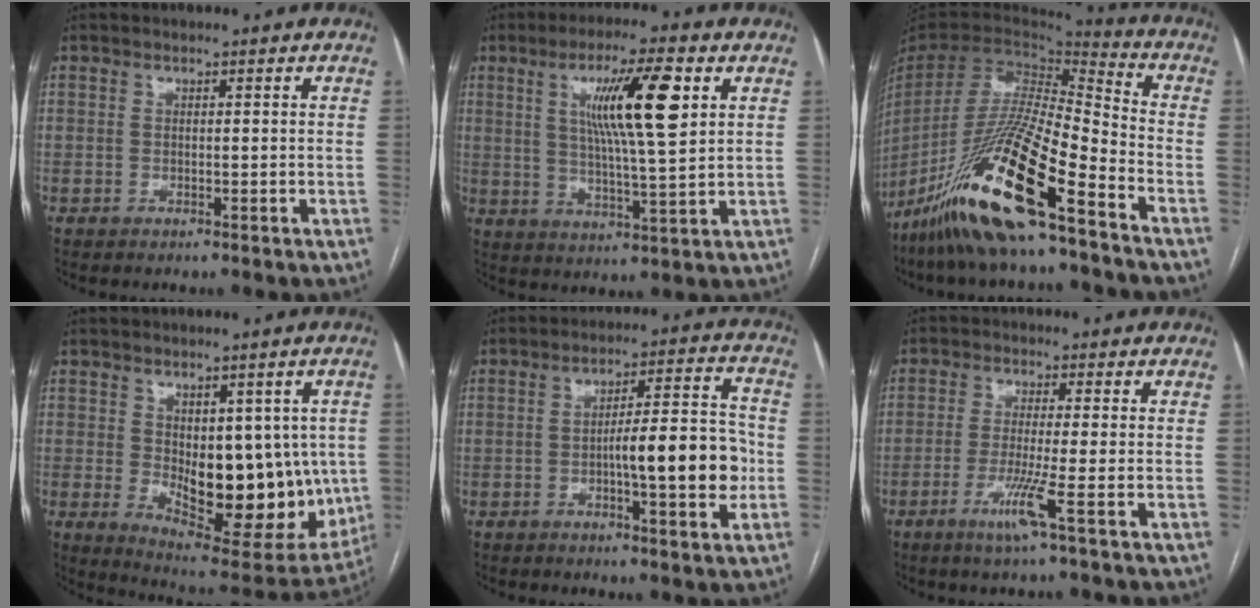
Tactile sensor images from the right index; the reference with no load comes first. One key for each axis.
{"total": 12.1, "fx": 4.0, "fy": 0.6, "fz": 11.4, "tx": -0.197, "ty": 0.005, "tz": 0.069}
{"total": 21.4, "fx": -13.9, "fy": 1.5, "fz": 16.2, "tx": -0.342, "ty": -0.051, "tz": -0.267}
{"total": 17.6, "fx": -0.7, "fy": 8.2, "fz": 15.6, "tx": -0.208, "ty": -0.014, "tz": 0.018}
{"total": 11.1, "fx": -2.1, "fy": 1.7, "fz": 10.8, "tx": -0.161, "ty": 0.017, "tz": -0.028}
{"total": 5.1, "fx": -2.3, "fy": -1.1, "fz": 4.4, "tx": -0.087, "ty": -0.015, "tz": -0.049}